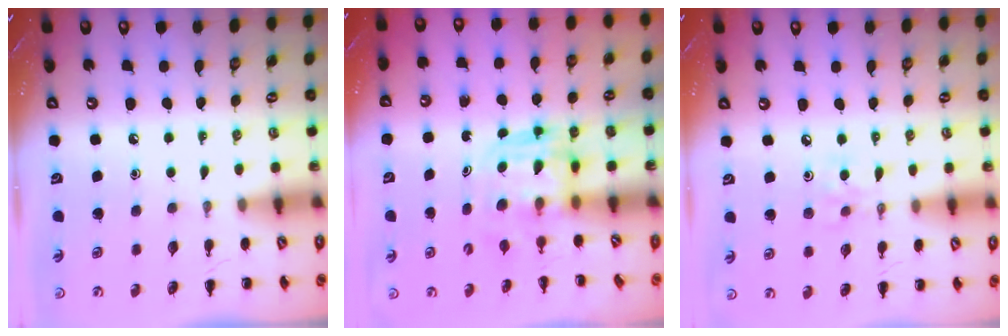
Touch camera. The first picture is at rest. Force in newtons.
{"total": 3.6, "press": 3.6, "slide": 0.3}
{"total": 4.2, "press": 4.0, "slide": 1.4}